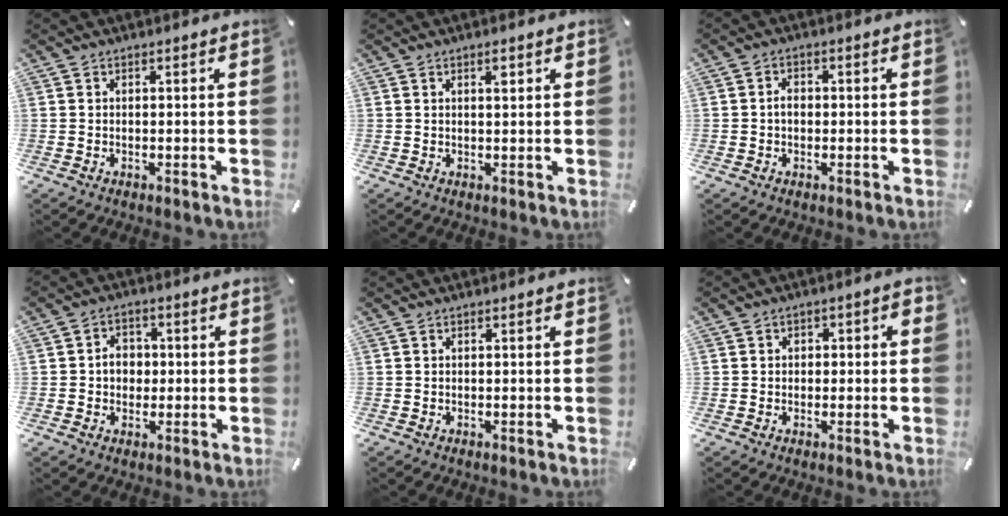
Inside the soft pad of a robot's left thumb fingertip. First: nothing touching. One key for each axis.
{"total": 1.7, "fx": 0.8, "fy": 0.6, "fz": 1.4, "tx": -0.021, "ty": -0.002, "tz": 0.012}
{"total": 2.7, "fx": -0.3, "fy": 2.1, "fz": 1.8, "tx": -0.026, "ty": 0.002, "tz": -0.009}
{"total": 5.0, "fx": -0.4, "fy": 4.3, "fz": 2.4, "tx": -0.035, "ty": 0.005, "tz": -0.010}
{"total": 0.0}
{"total": 2.6, "fx": -1.0, "fy": 2.1, "fz": 1.0, "tx": -0.010, "ty": 0.009, "tz": -0.024}